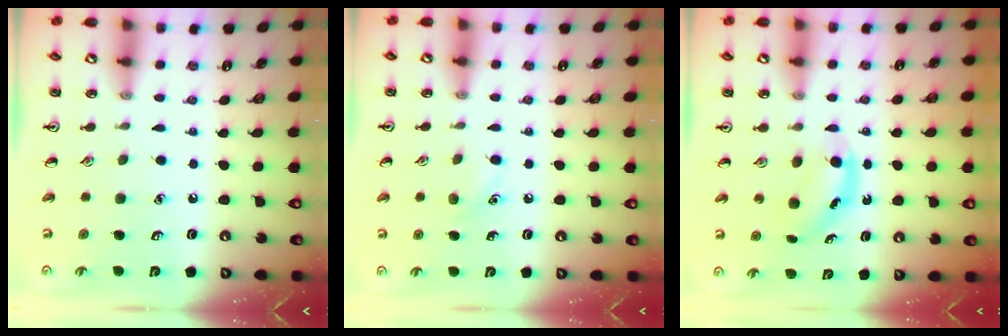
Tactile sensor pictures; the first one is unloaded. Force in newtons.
{"total": 5.9, "press": 5.6, "slide": 1.8}
{"total": 4.6, "press": 4.3, "slide": 1.5}